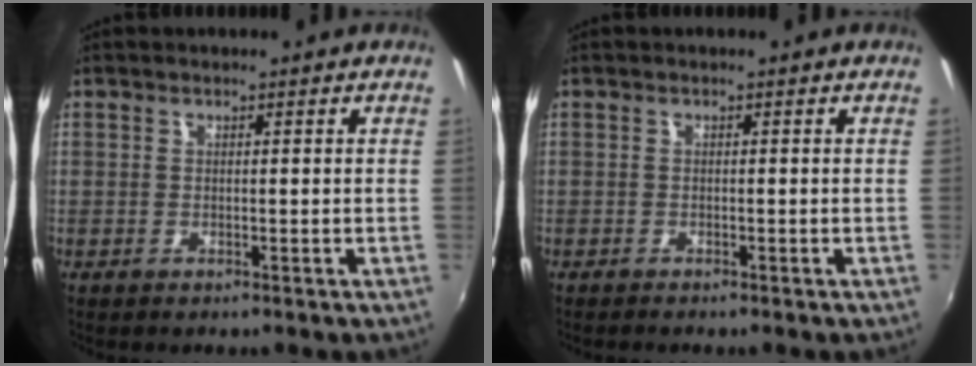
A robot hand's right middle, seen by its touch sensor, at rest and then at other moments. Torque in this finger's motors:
{"motor_torque": [-0.49, -0.14, -0.03, 0.00]}